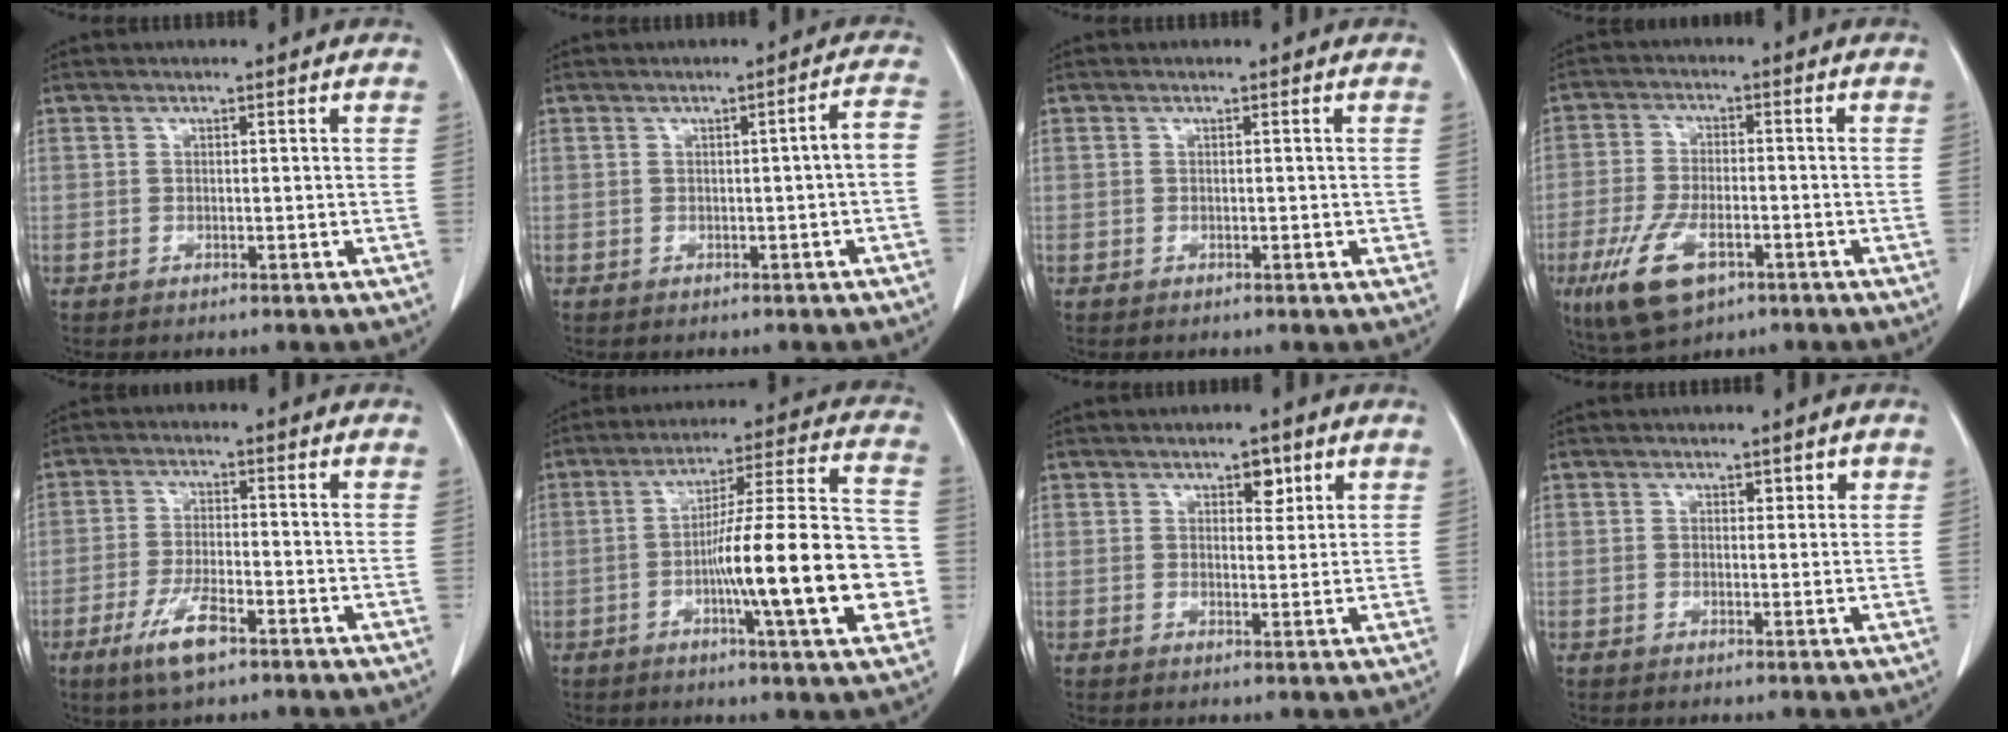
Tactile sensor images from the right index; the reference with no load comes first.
{"total": 3.0, "force": [-0.8, 0.0, 2.9], "torque": [-0.031, 0.008, -0.011]}
{"total": 0.8, "force": [-0.1, 0.3, 0.7], "torque": [-0.010, 0.000, 0.000]}
{"total": 9.7, "force": [-4.8, 4.3, 7.3], "torque": [-0.157, -0.011, -0.077]}
{"total": 6.6, "force": [-3.9, 1.5, 5.1], "torque": [-0.106, -0.008, -0.068]}
{"total": 18.6, "force": [-4.1, 1.5, 18.1], "torque": [-0.249, 0.016, -0.060]}
{"total": 2.8, "force": [1.6, 1.5, 1.8], "torque": [-0.021, 0.000, 0.023]}
{"total": 1.4, "force": [0.8, 0.9, 0.7], "torque": [-0.001, -0.001, 0.008]}